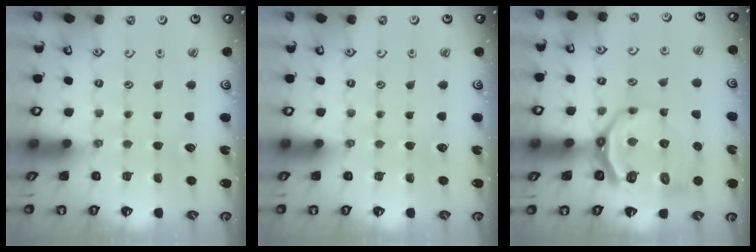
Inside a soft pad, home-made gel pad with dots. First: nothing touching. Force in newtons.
{"total": 0.0}
{"total": 9.7, "press": 8.9, "slide": 3.9}